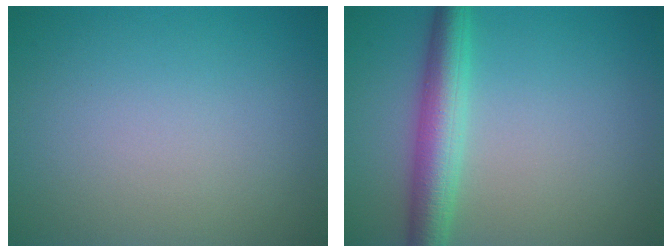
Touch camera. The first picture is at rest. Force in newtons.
{"total": 4.6, "press": 4.6, "slide": 0.1}